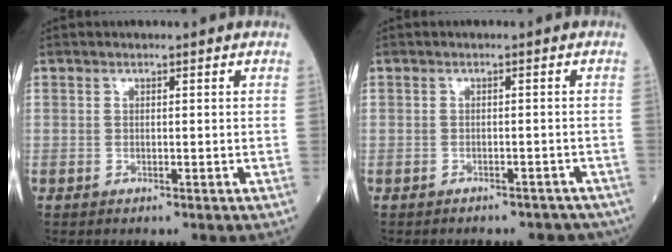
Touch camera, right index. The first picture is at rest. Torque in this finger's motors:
{"motor_torque": [-0.14, -0.40, -0.02, 0.01]}